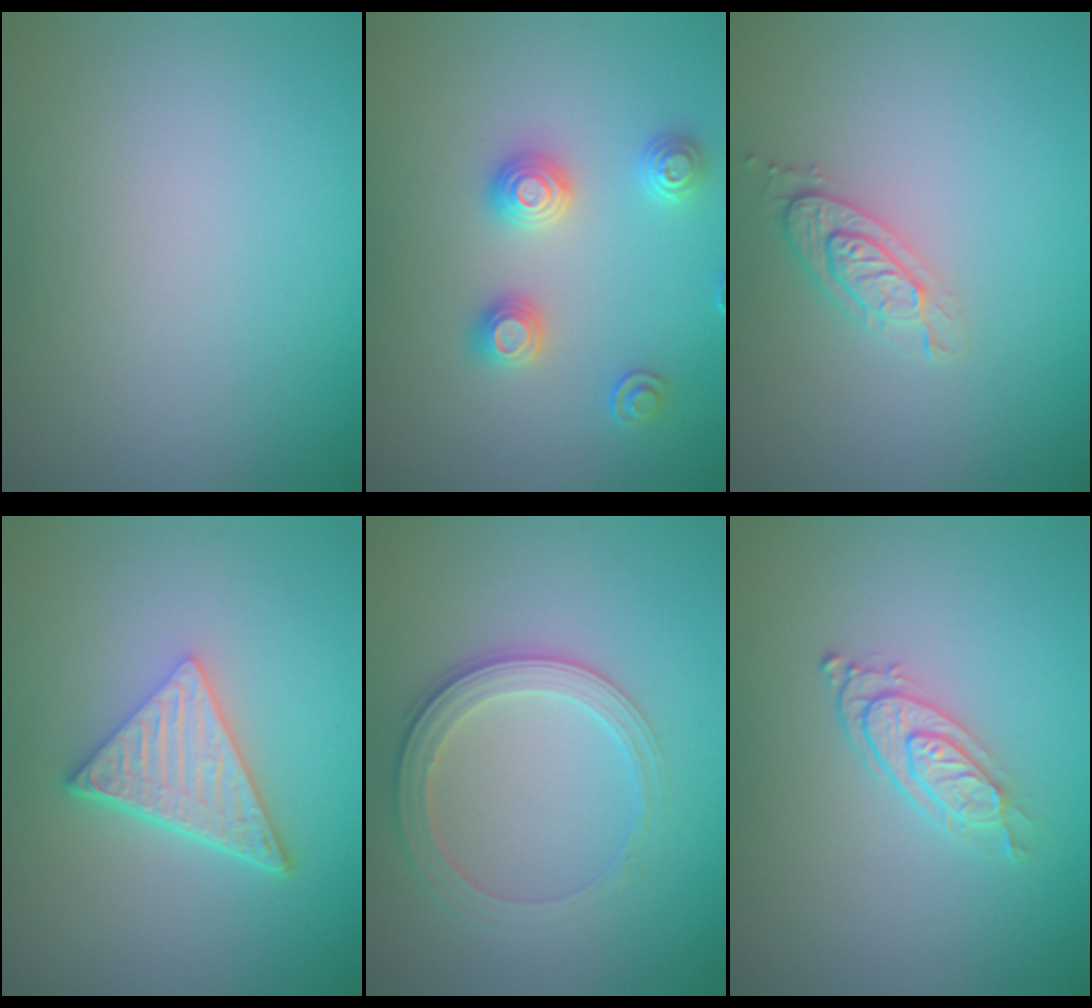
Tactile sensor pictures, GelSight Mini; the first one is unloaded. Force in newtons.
{"total": 2.8, "press": 2.7, "slide": 0.8}
{"total": 2.1, "press": 1.9, "slide": 0.9}
{"total": 4.8, "press": 3.3, "slide": 3.4}
{"total": 2.8, "press": 2.6, "slide": 0.9}
{"total": 2.8, "press": 2.2, "slide": 1.7}